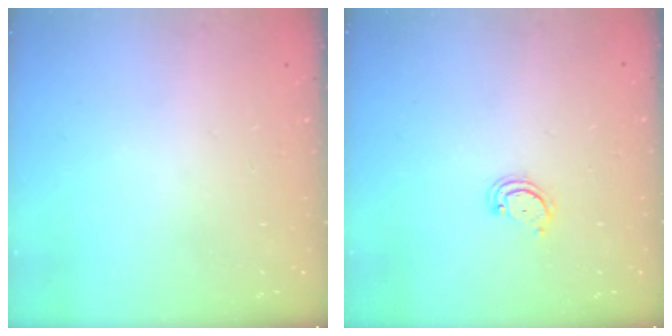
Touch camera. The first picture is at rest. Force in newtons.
{"total": 2.6, "press": 2.6, "slide": 0.3}